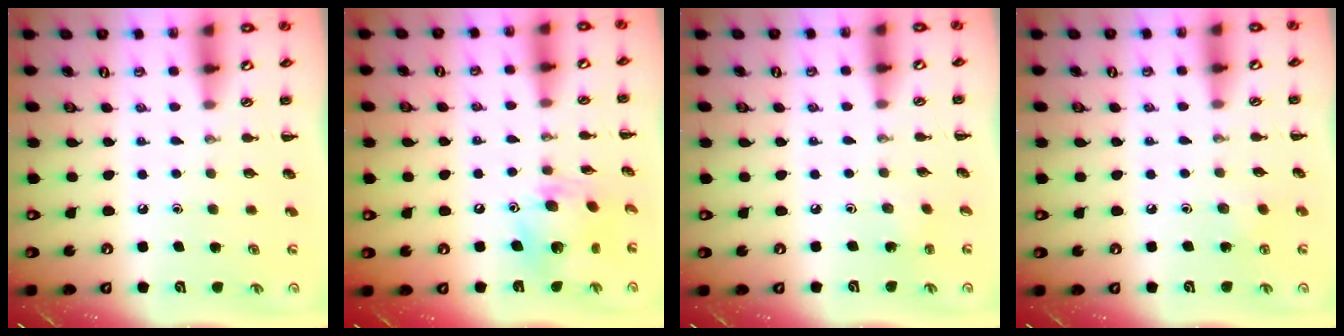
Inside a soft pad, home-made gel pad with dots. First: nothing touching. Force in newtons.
{"total": 10.4, "press": 10.4, "slide": 0.5}
{"total": 1.1, "press": 1.0, "slide": 0.5}
{"total": 3.0, "press": 2.9, "slide": 0.8}